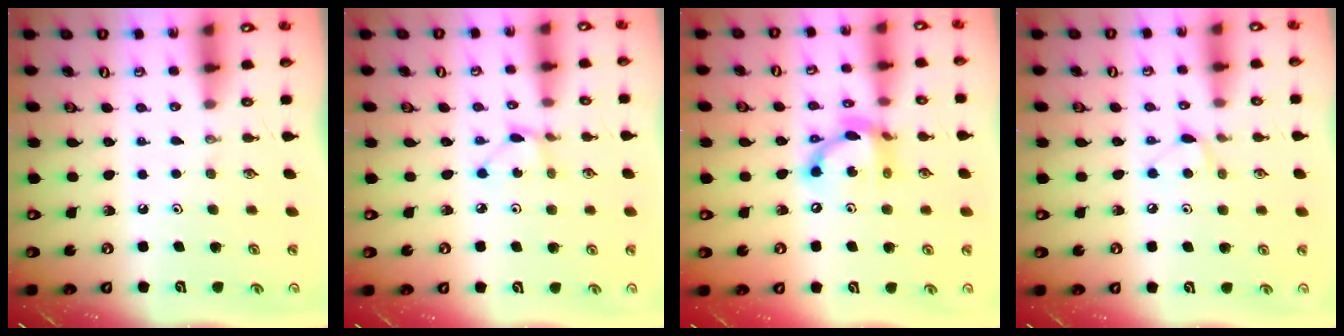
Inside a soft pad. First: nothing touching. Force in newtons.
{"total": 2.1, "press": 2.1, "slide": 0.3}
{"total": 12.5, "press": 12.4, "slide": 1.2}
{"total": 5.5, "press": 5.4, "slide": 0.8}